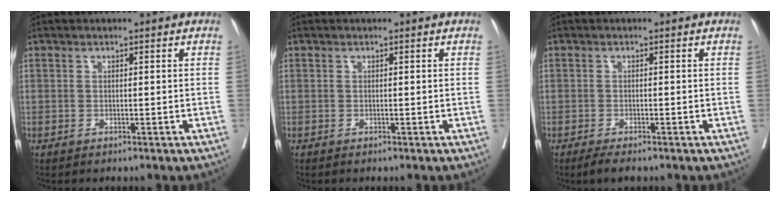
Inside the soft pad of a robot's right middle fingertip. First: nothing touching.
{"total": 0.0}
{"total": 2.7, "force": [-2.0, 0.6, 1.7], "torque": [-0.026, -0.007, -0.031]}